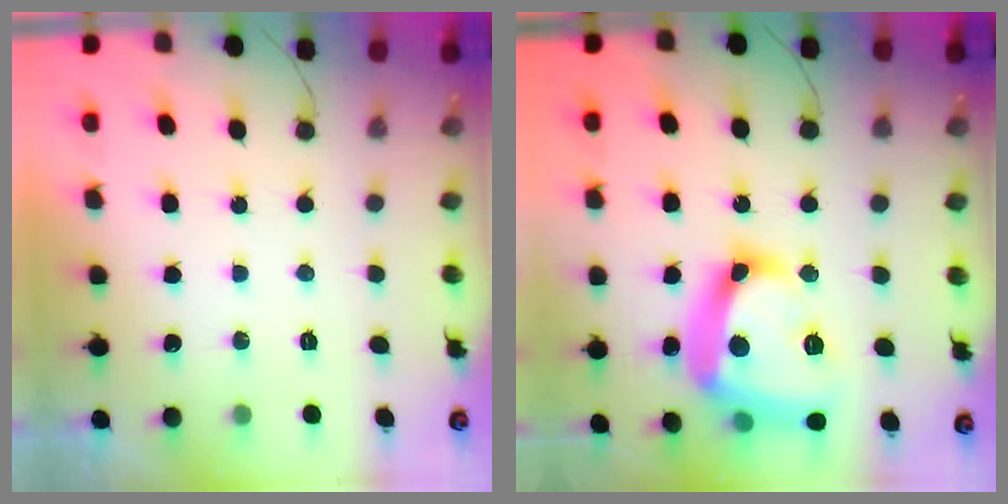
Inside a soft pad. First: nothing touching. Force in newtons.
{"total": 22.5, "press": 22.4, "slide": 1.9}